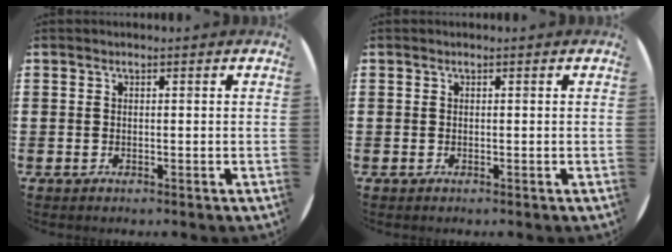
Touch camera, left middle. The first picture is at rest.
{"total": 0.0}